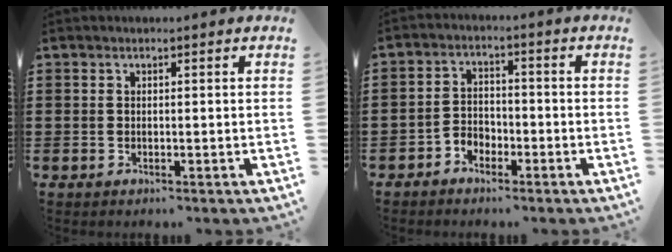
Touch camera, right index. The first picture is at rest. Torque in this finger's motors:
{"motor_torque": [0.71, 1.43, 0.06, 0.03]}